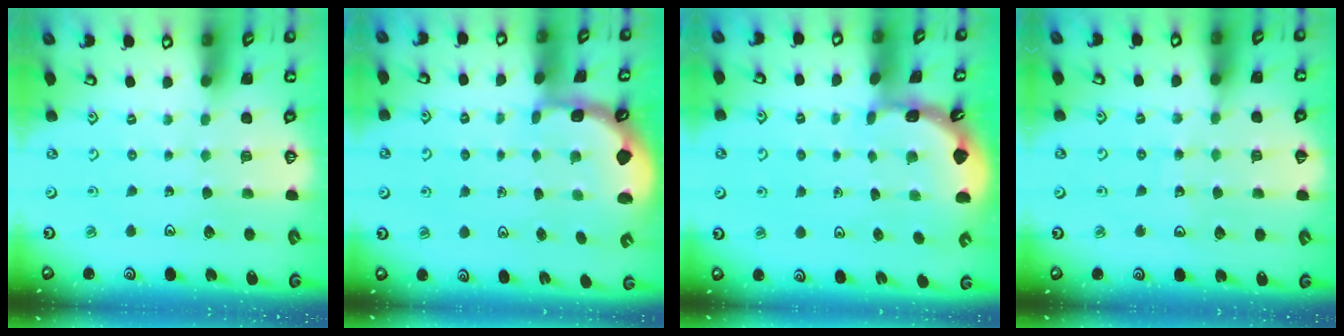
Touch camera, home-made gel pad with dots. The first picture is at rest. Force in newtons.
{"total": 1.7, "press": 1.6, "slide": 0.5}
{"total": 1.8, "press": 1.8, "slide": 0.2}
{"total": 8.0, "press": 7.7, "slide": 2.1}